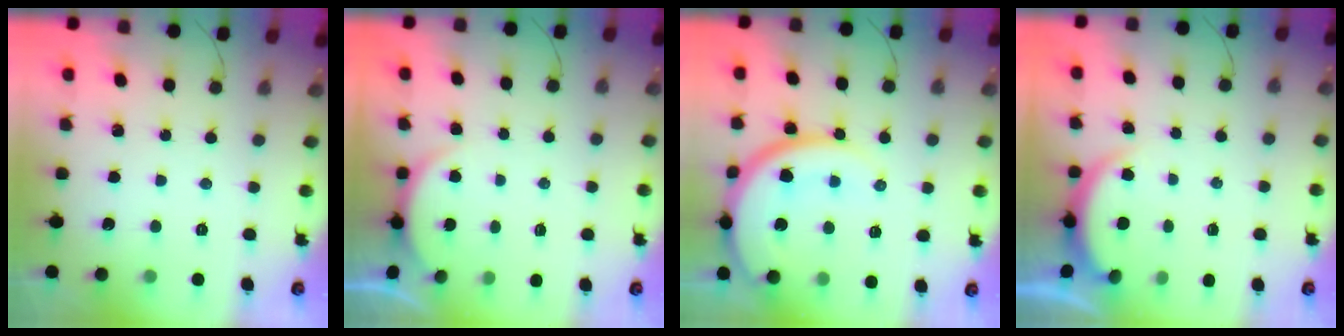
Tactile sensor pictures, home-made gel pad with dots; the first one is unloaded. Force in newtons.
{"total": 2.2, "press": 2.1, "slide": 0.5}
{"total": 15.2, "press": 15.1, "slide": 1.4}
{"total": 2.5, "press": 2.4, "slide": 0.6}